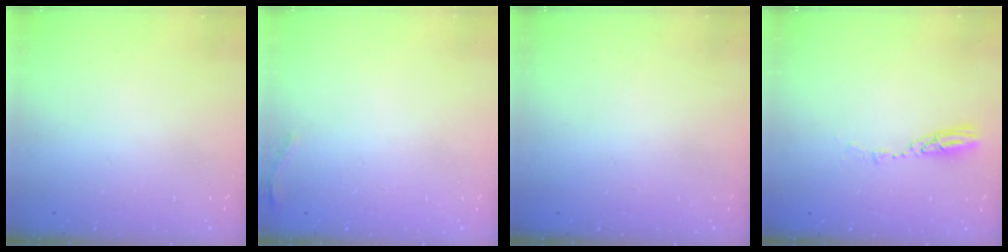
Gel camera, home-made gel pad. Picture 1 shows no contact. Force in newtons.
{"total": 7.3, "press": 5.5, "slide": 4.8}
{"total": 0.0}
{"total": 4.3, "press": 4.3, "slide": 0.4}